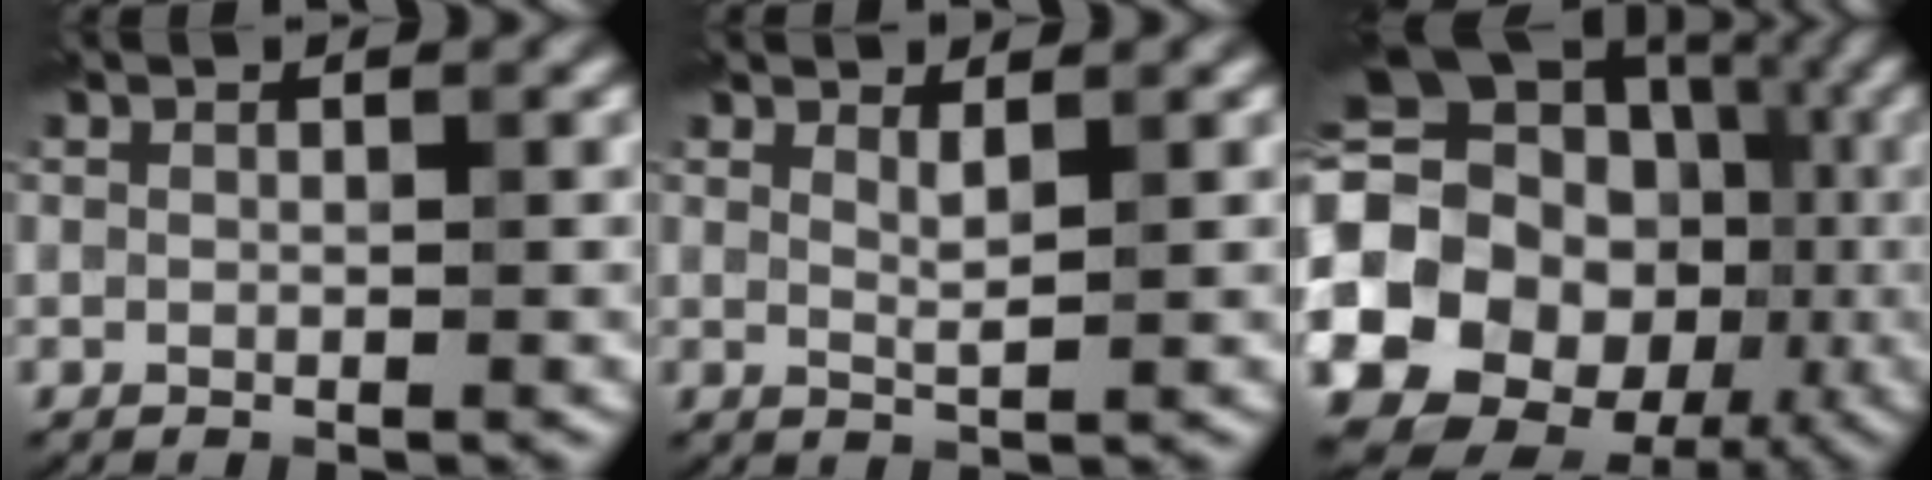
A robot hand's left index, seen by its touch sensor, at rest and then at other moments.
{"total": 1.3, "force": [0.9, 0.2, 1.0], "torque": [-0.017, -0.004, 0.015]}
{"total": 21.3, "force": [-3.4, 18.7, 9.6], "torque": [-0.174, -0.014, -0.082]}